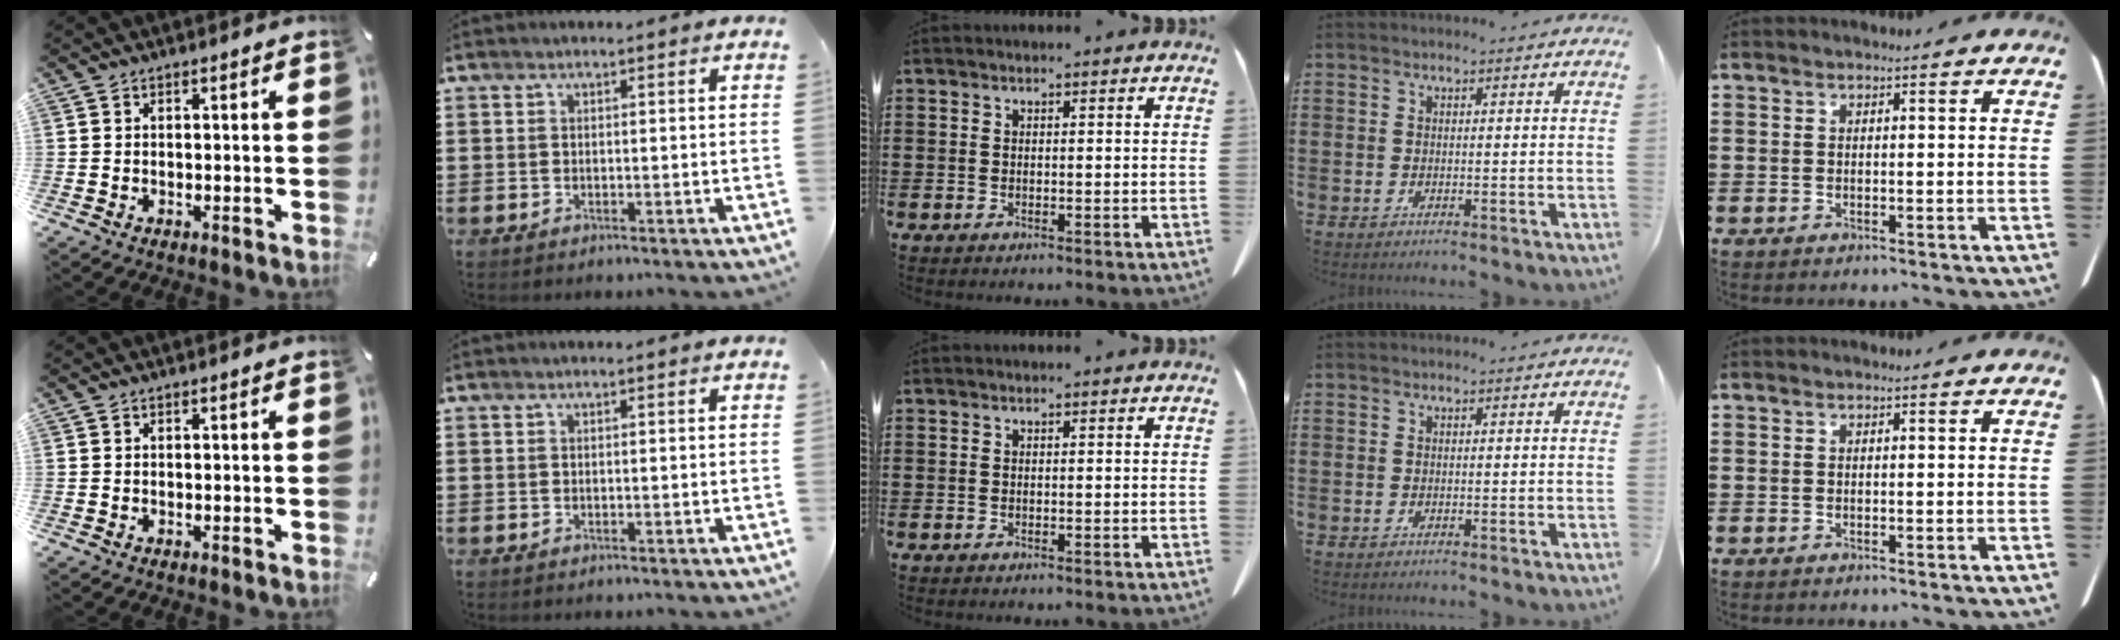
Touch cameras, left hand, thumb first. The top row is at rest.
{}